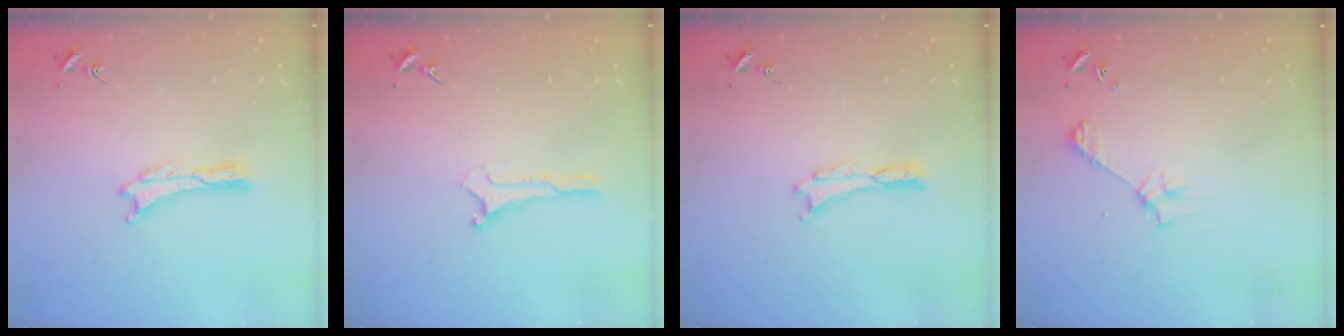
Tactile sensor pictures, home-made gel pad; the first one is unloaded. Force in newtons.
{"total": 0.0}
{"total": 0.0}
{"total": 3.8, "press": 3.8, "slide": 0.3}